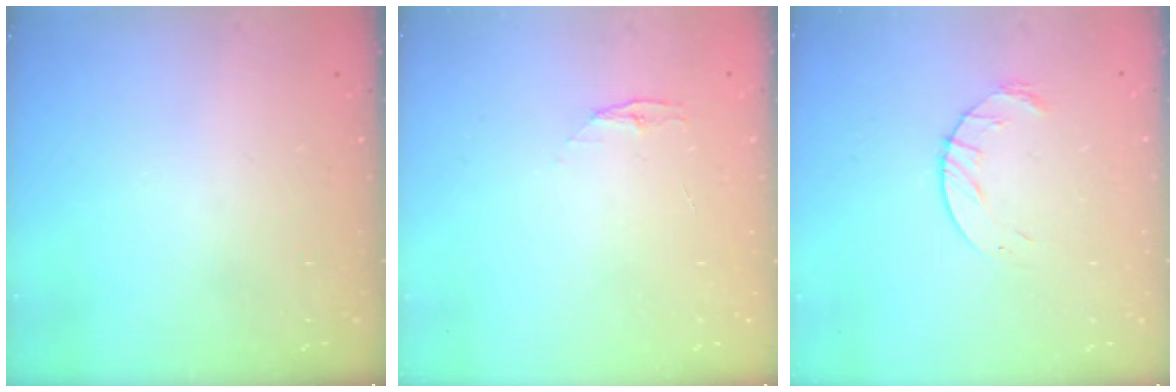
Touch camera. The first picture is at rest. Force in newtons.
{"total": 3.8, "press": 3.8, "slide": 0.5}
{"total": 4.6, "press": 4.5, "slide": 0.6}